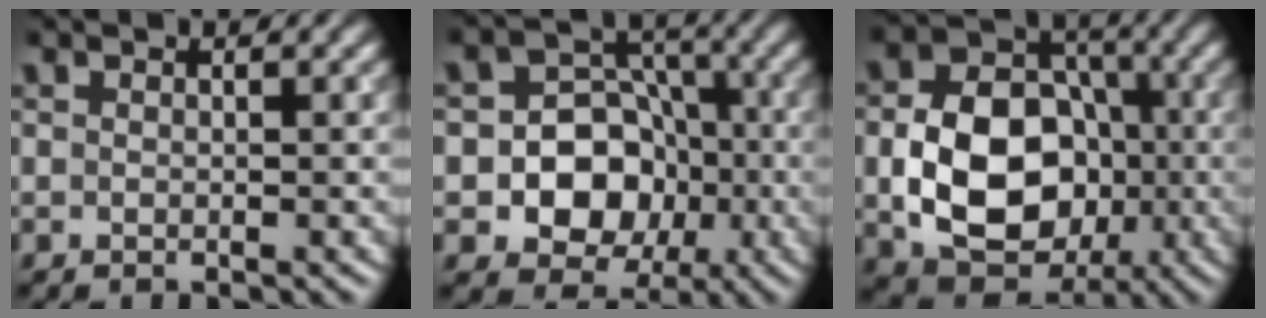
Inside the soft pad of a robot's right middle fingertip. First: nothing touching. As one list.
[{"total": 7.8, "force": [-1.9, 6.7, 3.5], "torque": [-0.035, 0.010, -0.057]}, {"total": 10.5, "force": [-1.8, 7.8, 6.8], "torque": [-0.123, -0.001, -0.033]}]